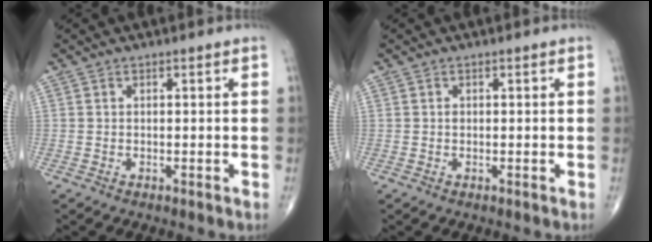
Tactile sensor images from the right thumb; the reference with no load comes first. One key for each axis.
{"total": 0.5, "fx": 0.1, "fy": 0.4, "fz": 0.3, "tx": -0.006, "ty": 0.000, "tz": 0.002}